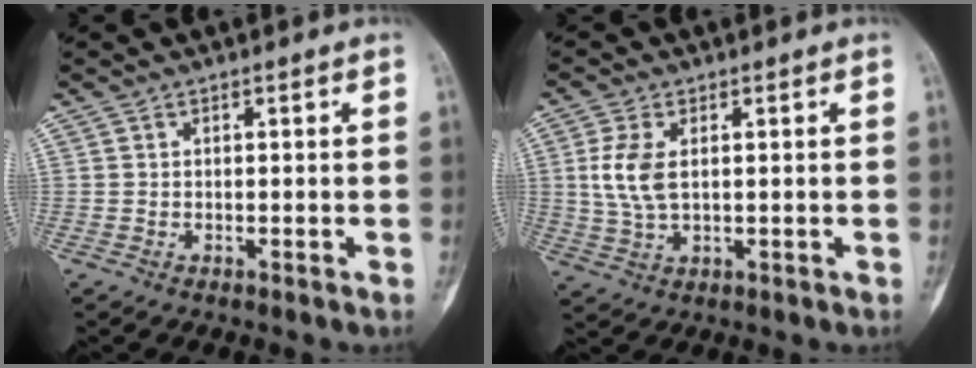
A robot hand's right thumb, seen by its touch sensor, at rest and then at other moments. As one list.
[{"total": 6.6, "force": [1.2, 3.5, 5.5], "torque": [-0.126, -0.001, 0.026]}]